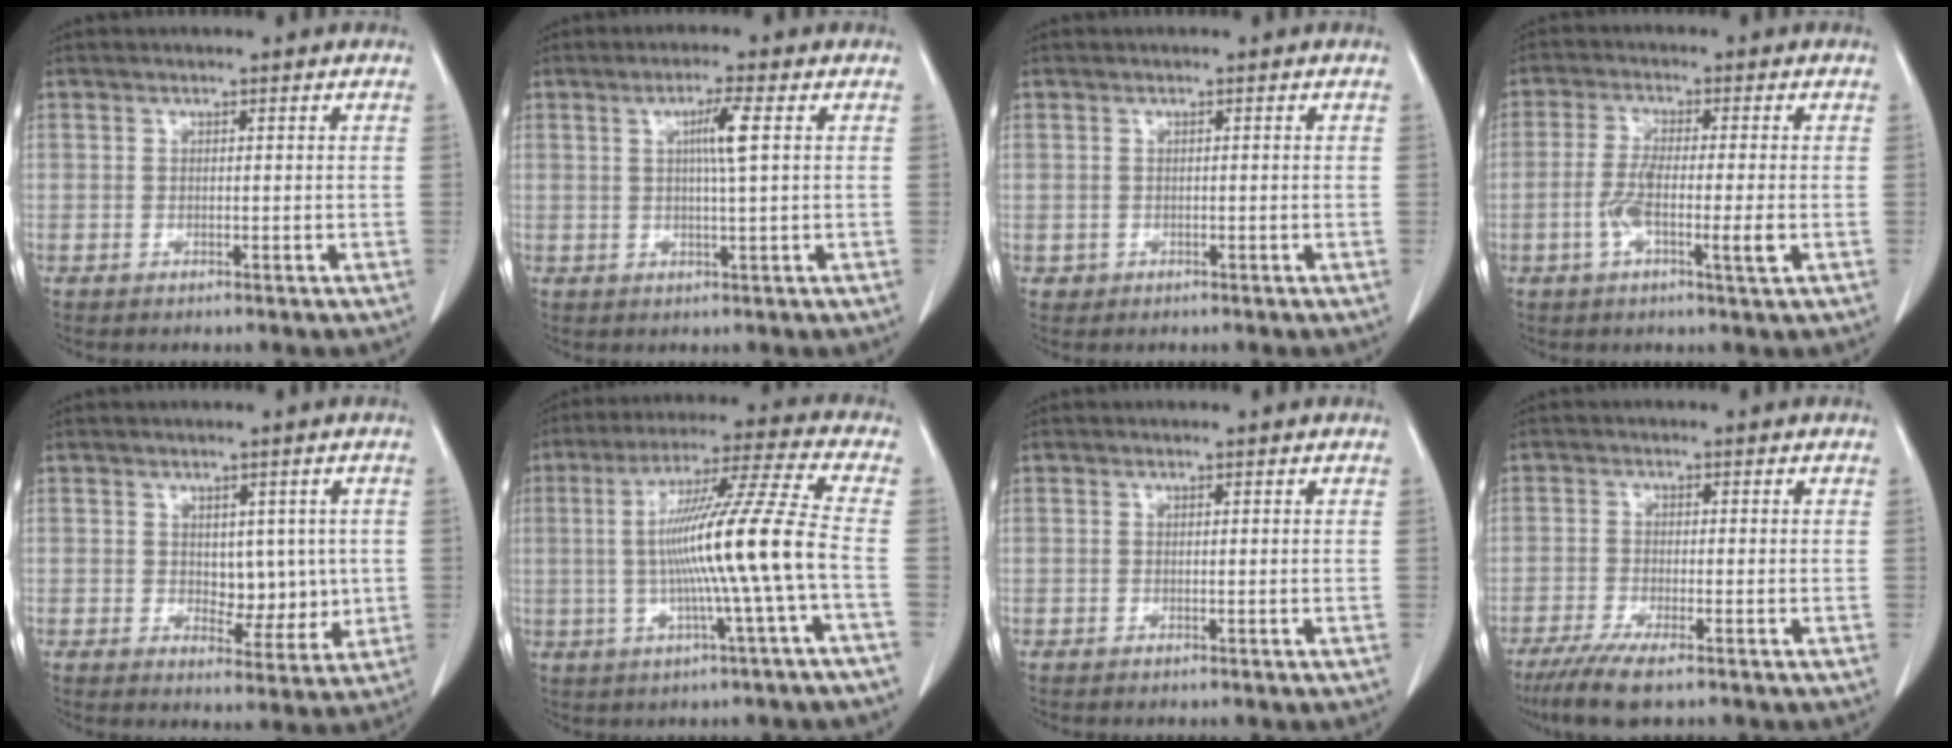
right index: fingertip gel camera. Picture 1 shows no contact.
{"total": 4.3, "force": [1.0, -0.5, 4.1], "torque": [-0.075, 0.000, 0.016]}
{"total": 0.8, "force": [-0.2, 0.8, 0.0], "torque": [0.002, 0.005, -0.005]}
{"total": 6.4, "force": [-1.6, 0.5, 6.2], "torque": [-0.118, -0.005, -0.031]}
{"total": 5.6, "force": [0.6, 3.5, 4.4], "torque": [-0.048, -0.001, 0.020]}
{"total": 14.4, "force": [-1.7, -2.0, 14.2], "torque": [-0.248, 0.007, -0.032]}
{"total": 0.0}
{"total": 6.8, "force": [-4.8, 0.5, 4.7], "torque": [-0.083, -0.018, -0.080]}